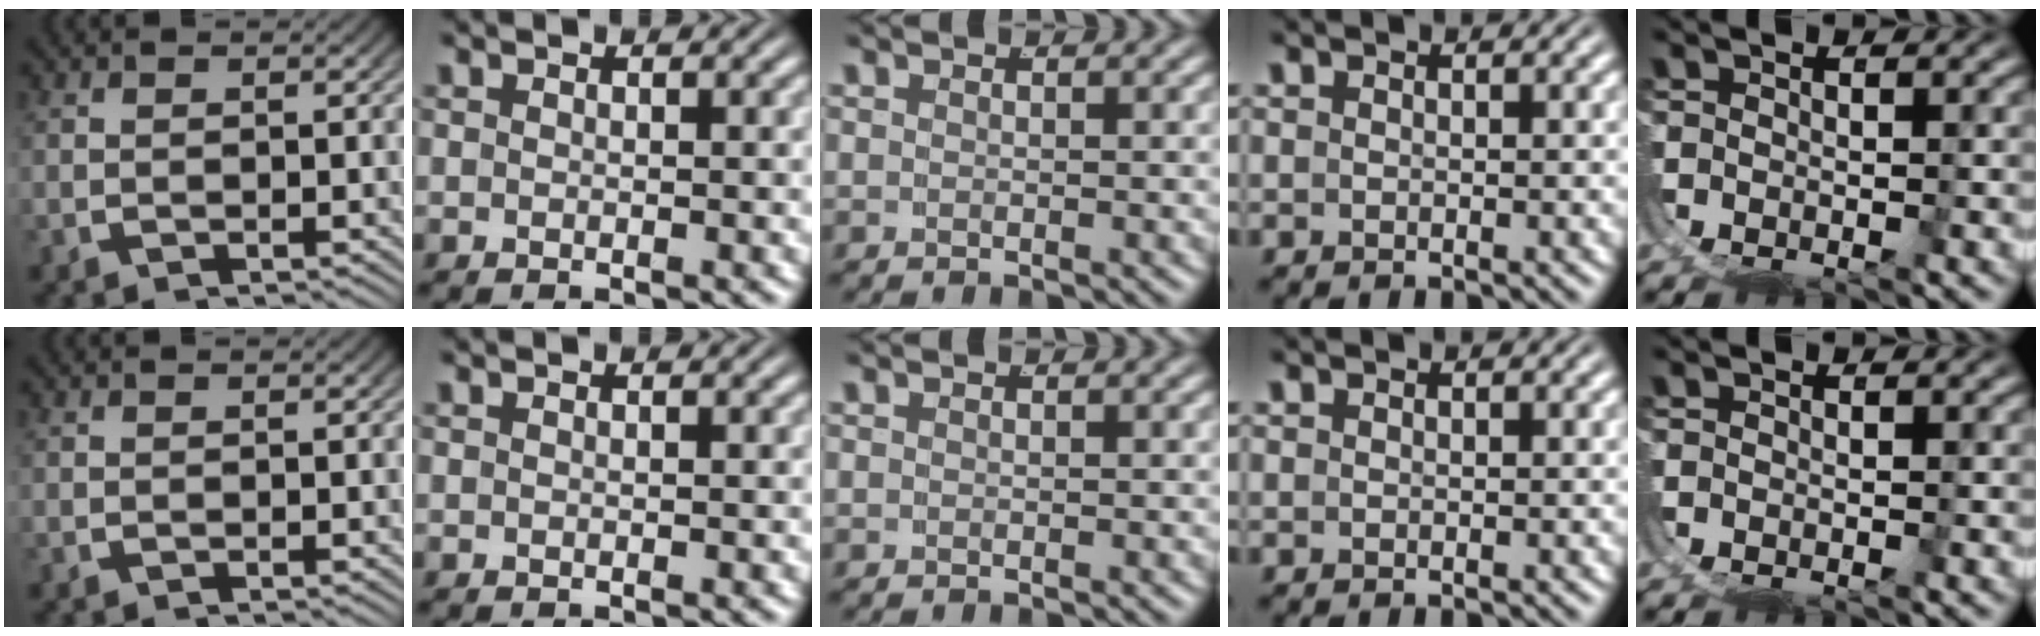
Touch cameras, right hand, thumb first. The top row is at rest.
{}